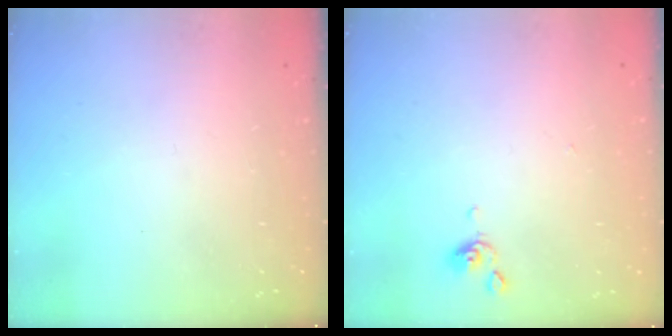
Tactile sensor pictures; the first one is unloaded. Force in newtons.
{"total": 0.5, "press": 0.1, "slide": 0.5}